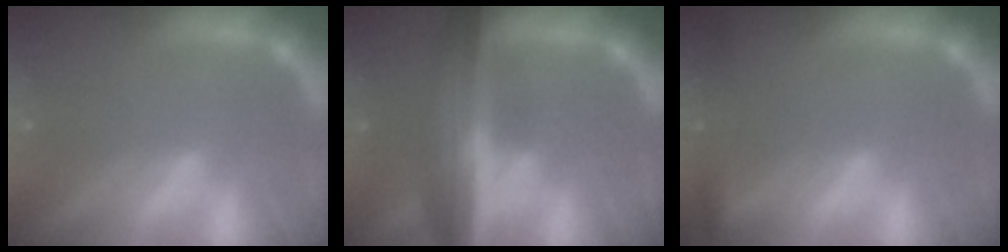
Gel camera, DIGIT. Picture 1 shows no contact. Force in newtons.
{"total": 9.5}
{"total": 3.0}